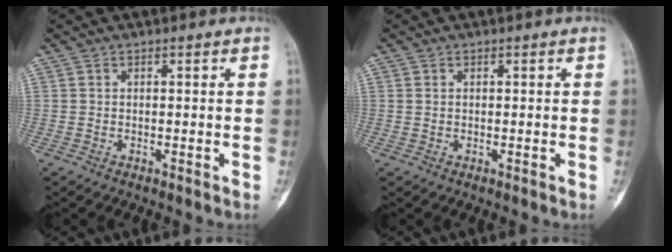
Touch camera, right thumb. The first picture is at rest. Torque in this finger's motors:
{"motor_torque": [-0.12, 0.59, 0.06, -0.15, 0.03]}